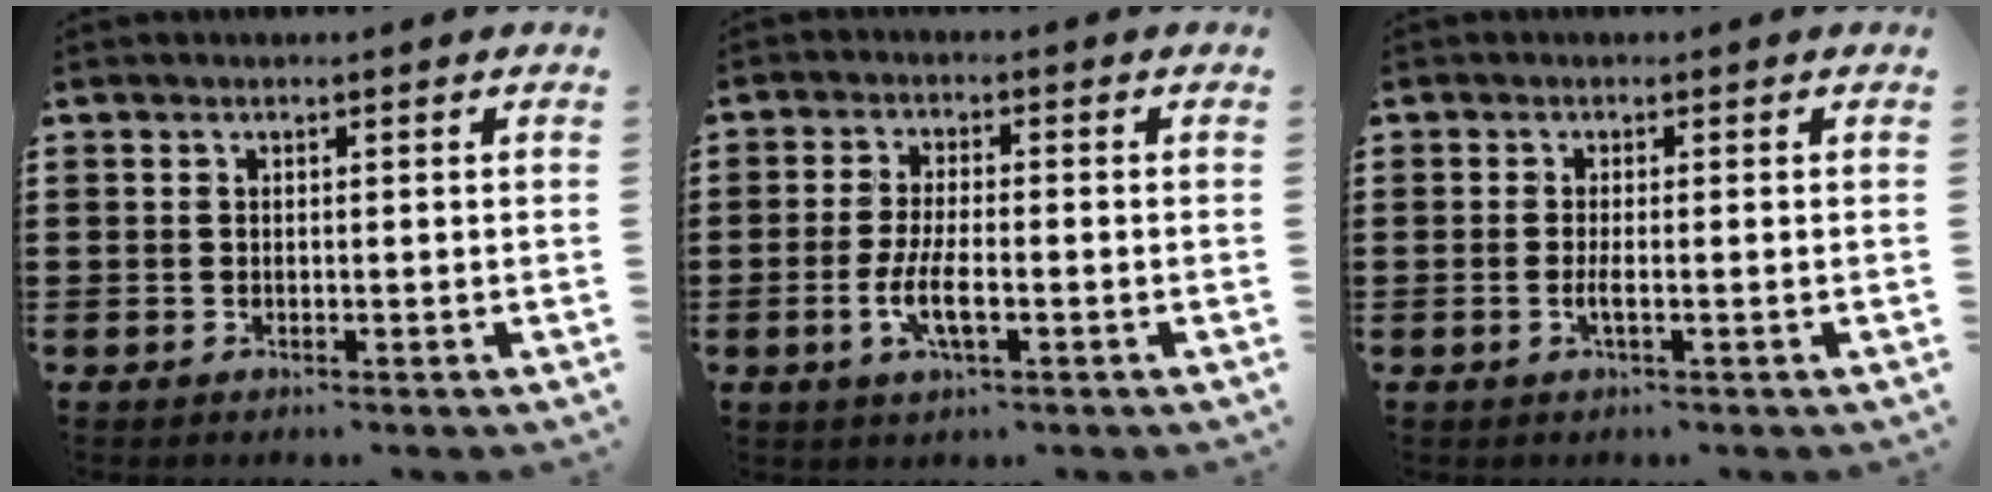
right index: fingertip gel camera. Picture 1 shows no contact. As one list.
[{"total": 5.2, "force": [-1.8, 1.6, 4.7], "torque": [-0.099, -0.003, -0.036]}, {"total": 1.6, "force": [-0.4, 0.1, 1.6], "torque": [-0.035, -0.005, -0.009]}]